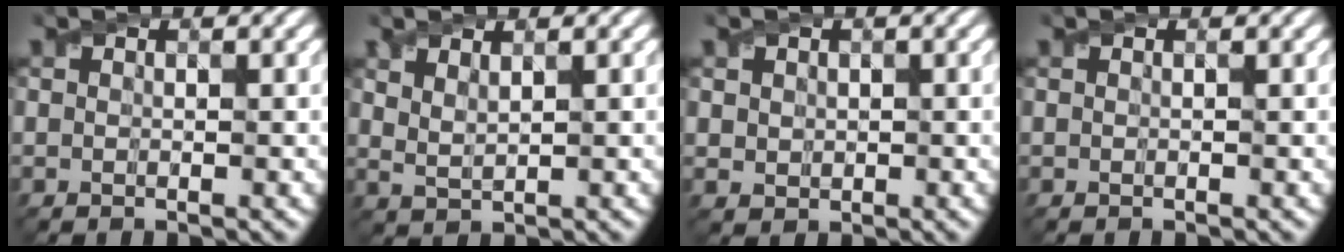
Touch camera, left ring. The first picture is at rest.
{"total": 1.8, "force": [1.4, 0.6, 1.0], "torque": [-0.021, -0.006, 0.033]}
{"total": 1.7, "force": [0.6, 1.5, 0.6], "torque": [-0.013, -0.003, 0.018]}
{"total": 0.0}